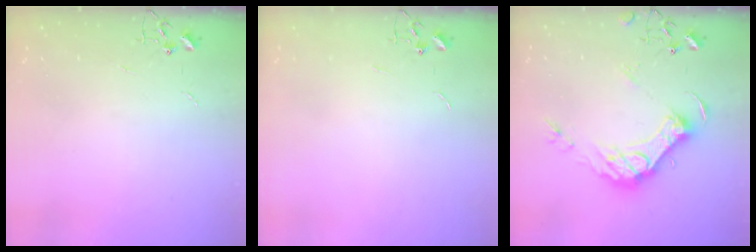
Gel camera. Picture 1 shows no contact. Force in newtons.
{"total": 0.0}
{"total": 16.9, "press": 16.8, "slide": 1.7}